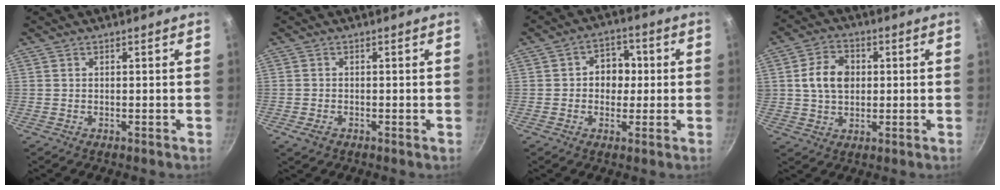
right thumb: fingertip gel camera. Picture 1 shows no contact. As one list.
[{"total": 2.2, "force": [-1.1, 1.3, 1.4], "torque": [-0.029, -0.001, -0.022]}, {"total": 6.9, "force": [0.3, 5.7, 3.9], "torque": [-0.009, 0.010, -0.003]}, {"total": 8.6, "force": [1.2, 6.5, 5.5], "torque": [-0.077, 0.009, 0.016]}]